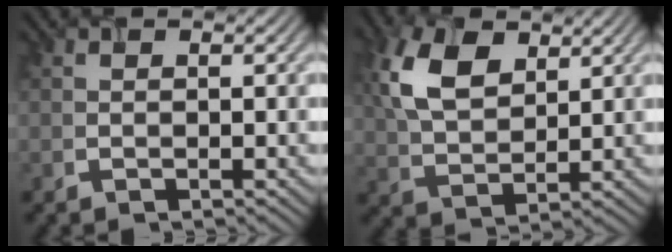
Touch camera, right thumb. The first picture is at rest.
{"total": 8.2, "force": [3.4, 4.8, 5.7], "torque": [-0.144, 0.013, 0.072]}